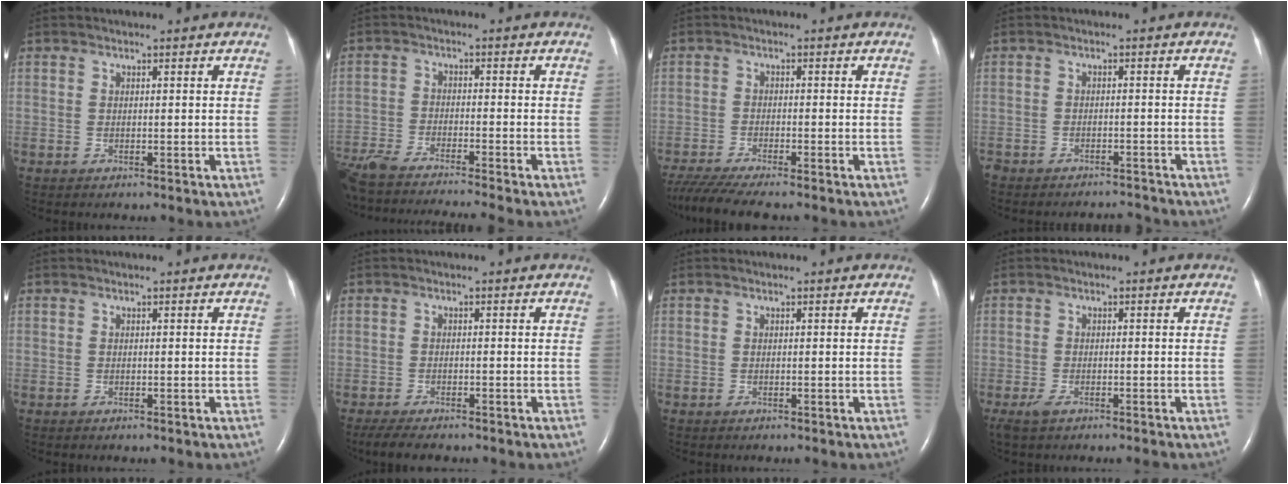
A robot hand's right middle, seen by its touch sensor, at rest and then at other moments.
{"total": 16.2, "force": [-14.5, -0.6, 7.2], "torque": [-0.131, -0.033, -0.240]}
{"total": 8.3, "force": [-7.2, -0.1, 4.2], "torque": [-0.072, -0.022, -0.120]}
{"total": 4.9, "force": [-4.8, 0.8, 0.2], "torque": [-0.003, -0.005, -0.074]}
{"total": 0.0}
{"total": 5.1, "force": [-4.1, 1.2, 2.8], "torque": [-0.050, -0.013, -0.060]}
{"total": 0.0}
{"total": 2.1, "force": [-1.5, 0.4, 1.4], "torque": [-0.033, -0.006, -0.027]}